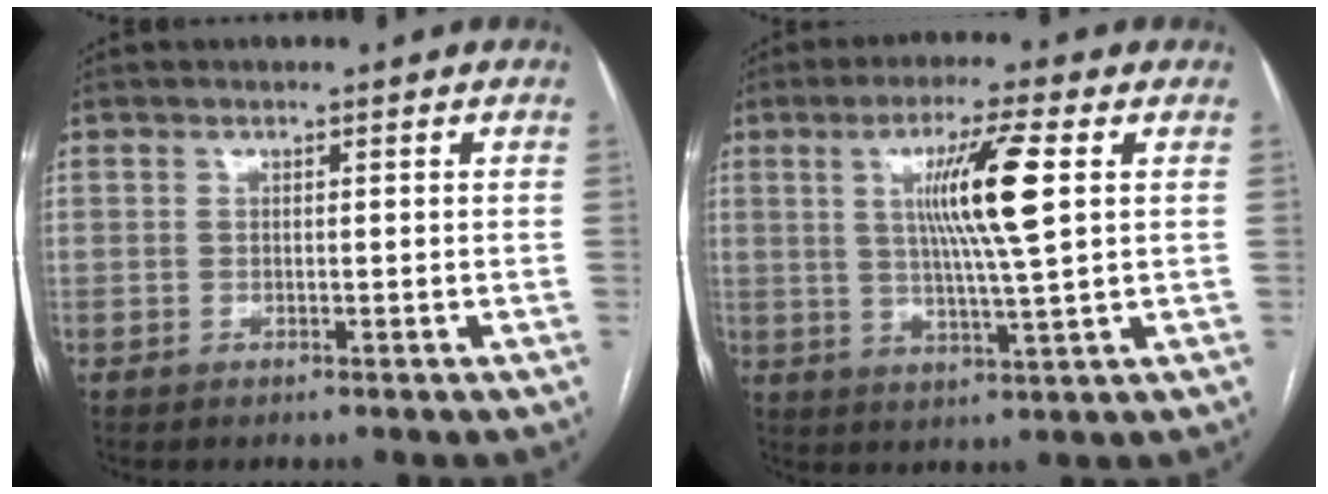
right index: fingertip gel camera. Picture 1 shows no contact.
{"total": 10.4, "force": [2.5, -0.6, 10.0], "torque": [-0.179, -0.001, 0.045]}